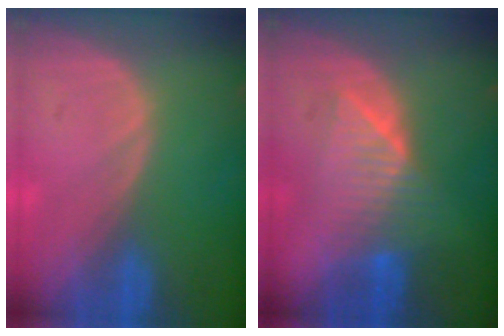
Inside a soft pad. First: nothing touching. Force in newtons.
{"total": 6.4, "press": 6.4, "slide": 0.3}